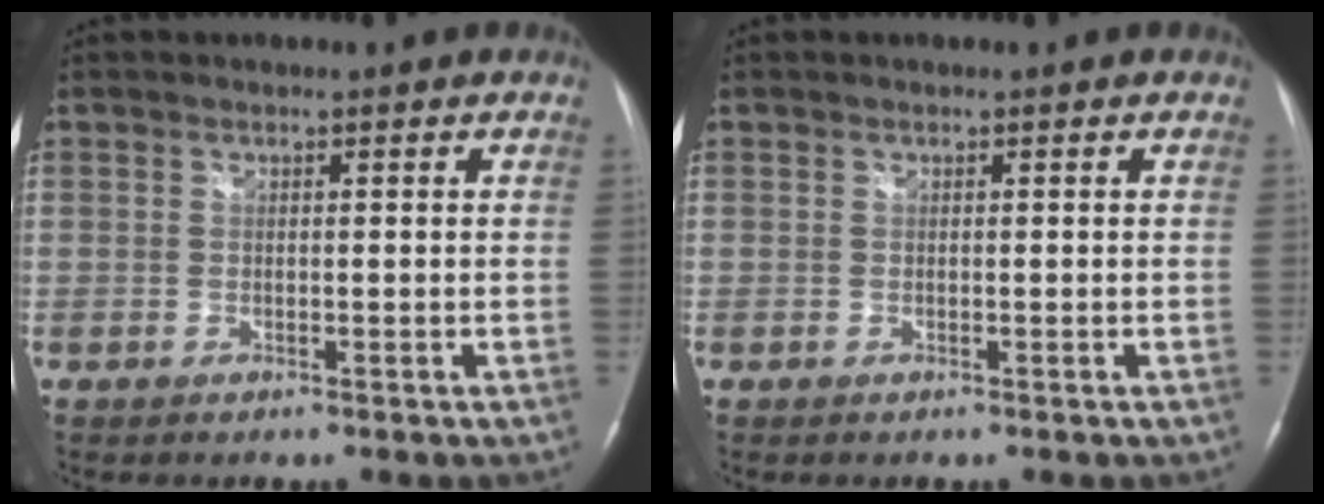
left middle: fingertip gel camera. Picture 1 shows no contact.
{"total": 0.0}